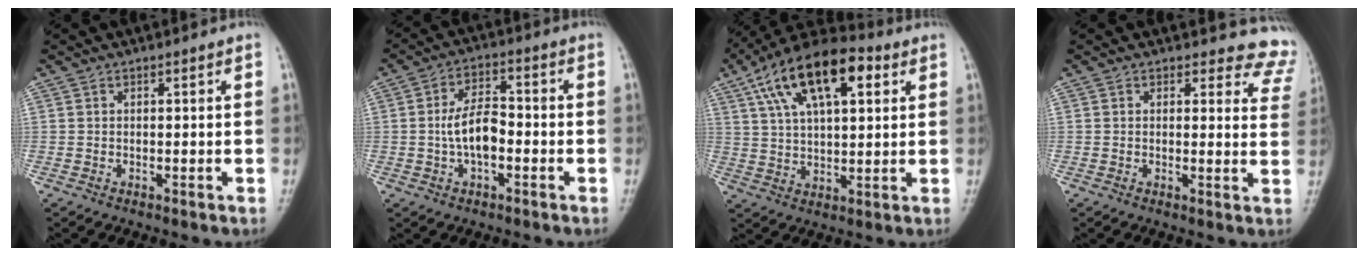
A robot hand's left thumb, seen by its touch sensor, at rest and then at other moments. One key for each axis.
{"total": 7.3, "fx": -1.4, "fy": 3.7, "fz": 6.1, "tx": -0.107, "ty": 0.024, "tz": -0.031}
{"total": 17.9, "fx": 7.4, "fy": 8.3, "fz": 14.0, "tx": -0.225, "ty": 0.006, "tz": 0.121}
{"total": 7.4, "fx": 6.8, "fy": 2.8, "fz": -0.3, "tx": 0.059, "ty": -0.046, "tz": 0.036}